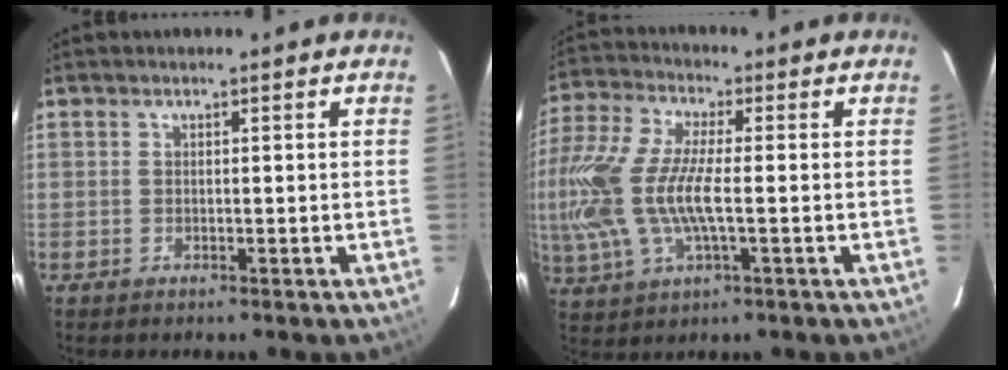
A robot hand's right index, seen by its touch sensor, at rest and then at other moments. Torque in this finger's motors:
{"motor_torque": [1.92, -0.22, 1.05, 0.21]}